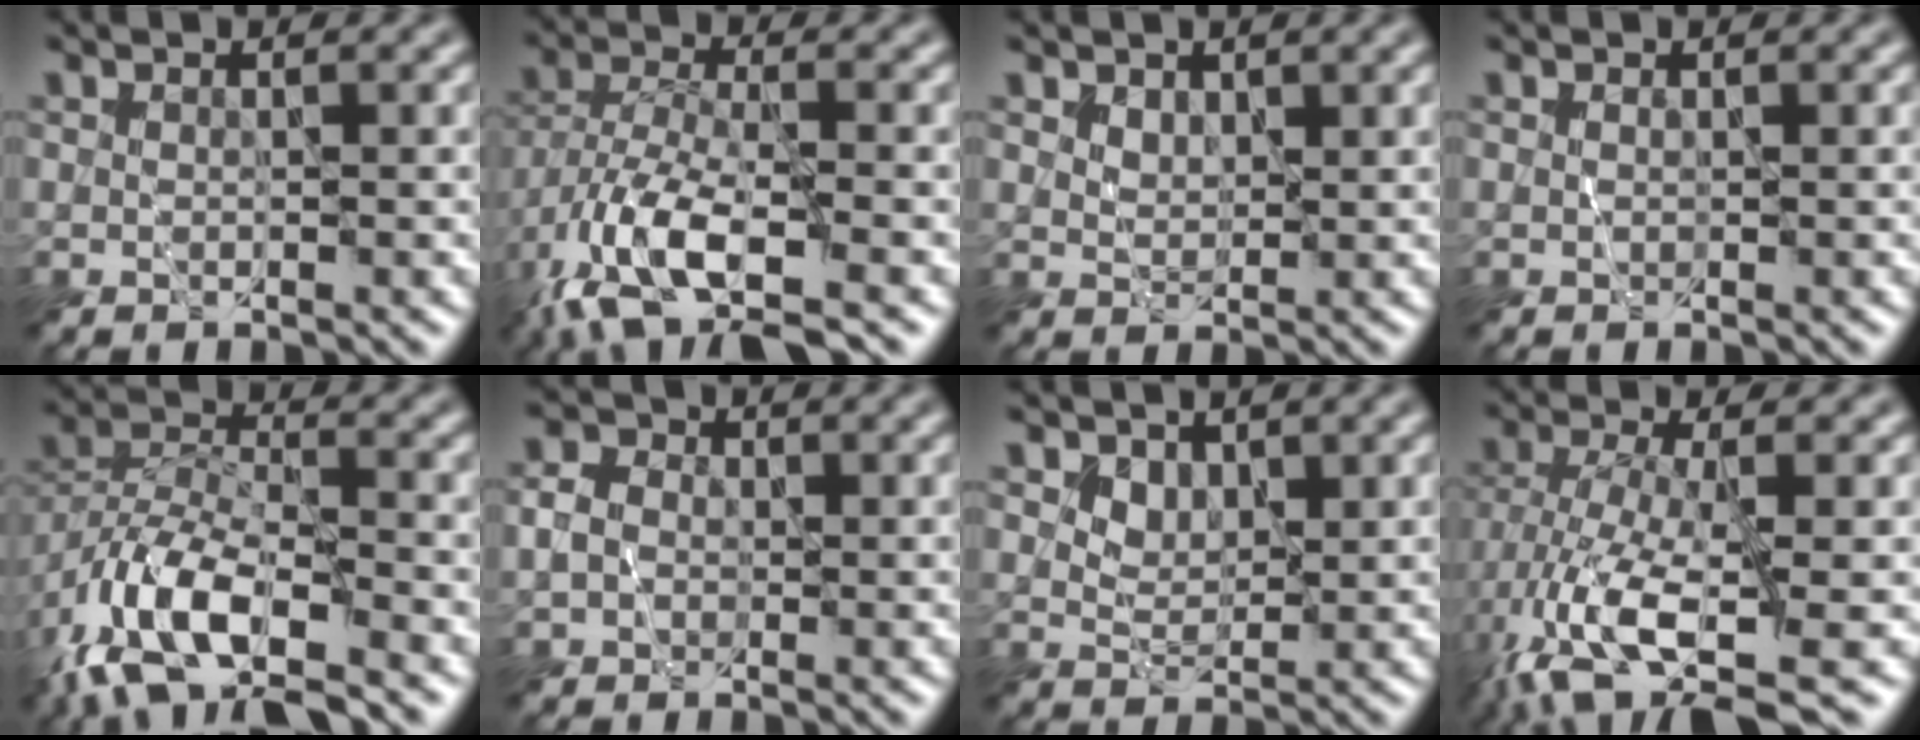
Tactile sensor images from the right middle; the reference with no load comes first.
{"total": 9.7, "force": [-5.7, 3.5, 7.0], "torque": [-0.138, -0.010, -0.111]}
{"total": 1.3, "force": [1.0, 0.7, 0.4], "torque": [-0.010, -0.002, 0.022]}
{"total": 0.0}
{"total": 10.9, "force": [-6.7, 4.4, 7.4], "torque": [-0.139, -0.002, -0.134]}
{"total": 2.5, "force": [-0.1, 2.2, 1.3], "torque": [-0.030, 0.005, -0.008]}
{"total": 1.8, "force": [1.2, 1.0, 0.7], "torque": [-0.017, -0.009, 0.023]}
{"total": 10.2, "force": [-4.5, 3.9, 8.3], "torque": [-0.176, -0.016, -0.085]}